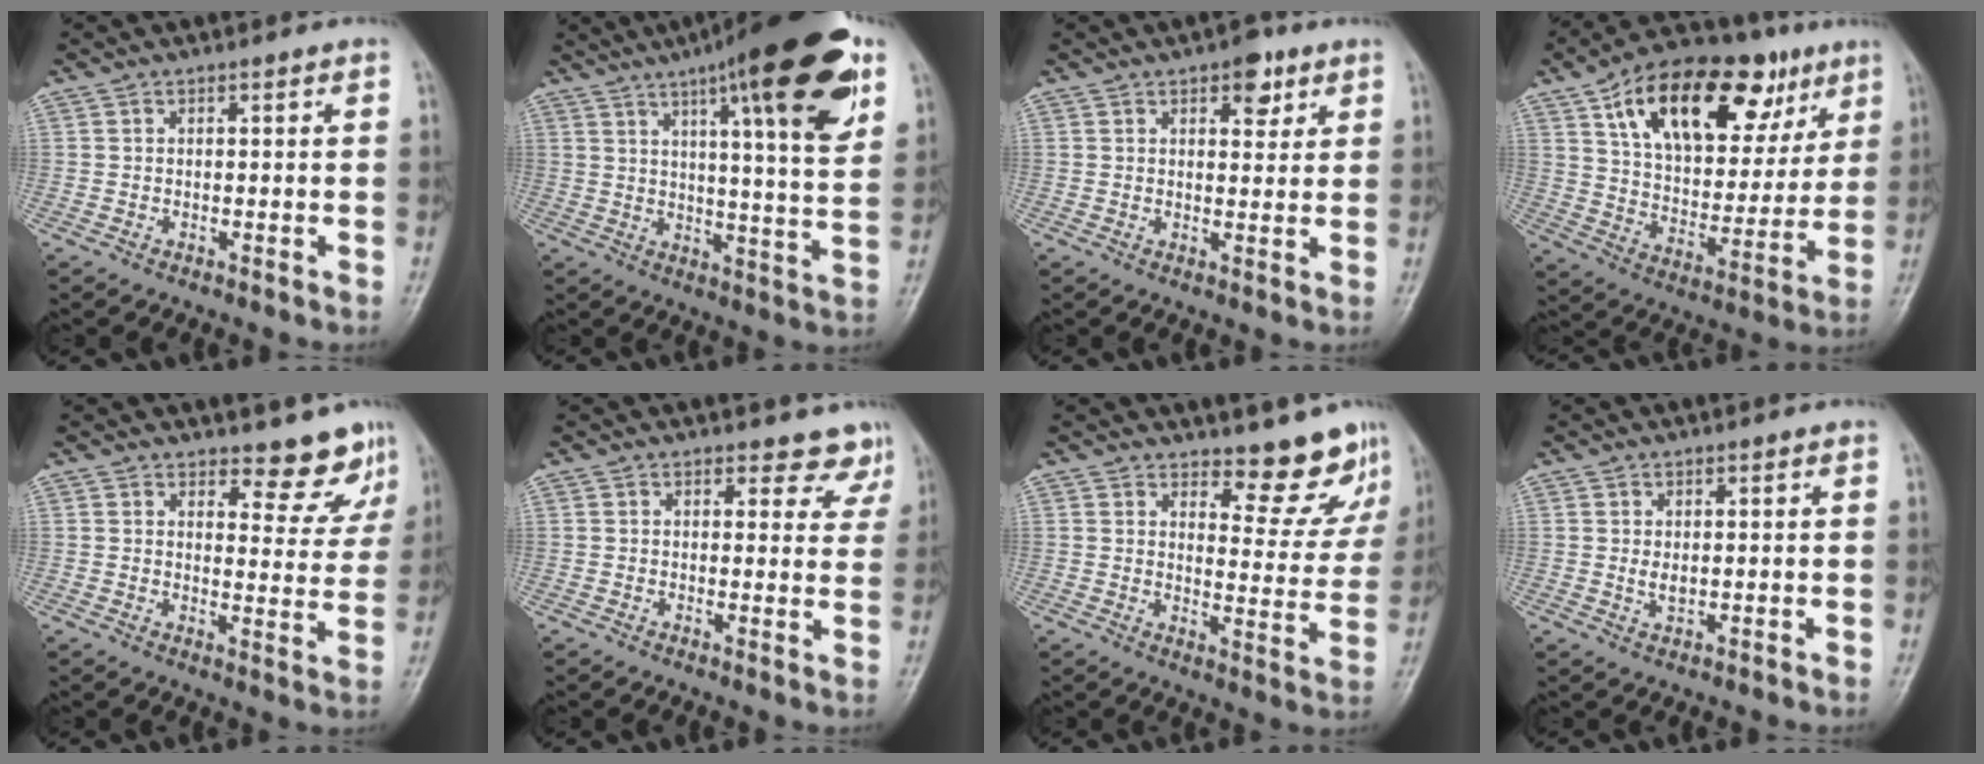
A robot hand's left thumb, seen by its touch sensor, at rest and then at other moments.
{"total": 22.8, "force": [11.6, 4.7, 19.1], "torque": [-0.257, -0.025, 0.164]}
{"total": 5.3, "force": [2.9, 2.8, 3.4], "torque": [-0.020, -0.011, 0.035]}
{"total": 27.3, "force": [13.2, 14.4, 19.0], "torque": [-0.258, 0.000, 0.214]}
{"total": 8.1, "force": [7.2, 3.1, 2.2], "torque": [0.007, -0.059, 0.083]}
{"total": 5.9, "force": [5.2, 2.7, 0.6], "torque": [0.033, -0.029, 0.041]}
{"total": 9.8, "force": [8.6, 3.4, 3.3], "torque": [-0.008, -0.082, 0.110]}
{"total": 2.1, "force": [0.5, 1.3, 1.6], "torque": [-0.023, -0.007, 0.011]}